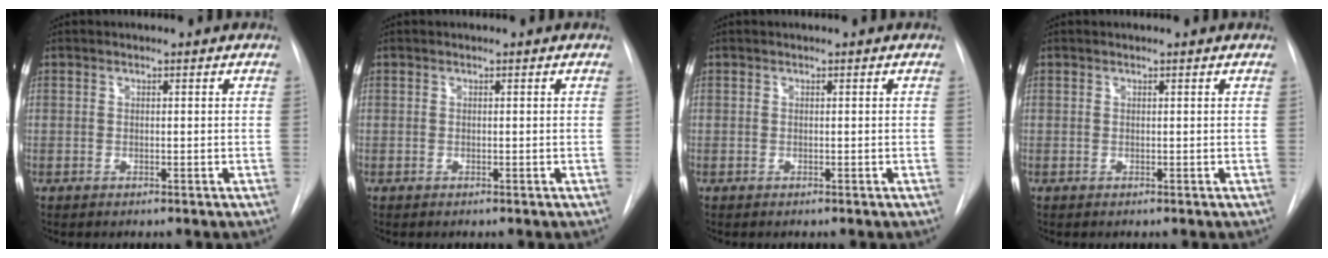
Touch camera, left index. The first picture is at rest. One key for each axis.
{"total": 0.0}
{"total": 0.0}
{"total": 0.6, "fx": -0.6, "fy": -0.1, "fz": -0.1, "tx": 0.001, "ty": -0.006, "tz": -0.008}